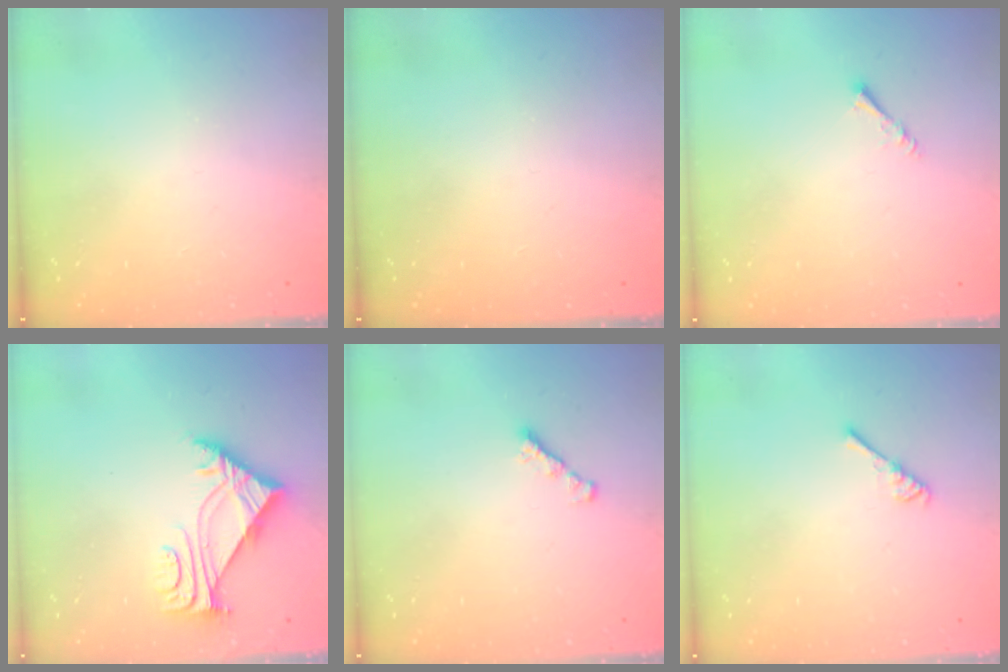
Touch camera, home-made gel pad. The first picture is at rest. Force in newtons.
{"total": 0.0}
{"total": 1.6, "press": 1.6, "slide": 0.3}
{"total": 5.9, "press": 5.8, "slide": 1.1}
{"total": 1.7, "press": 1.6, "slide": 0.5}
{"total": 2.6, "press": 2.6, "slide": 0.5}